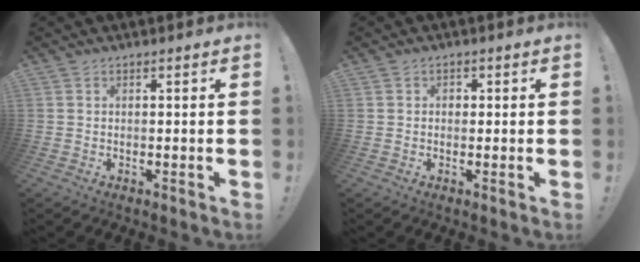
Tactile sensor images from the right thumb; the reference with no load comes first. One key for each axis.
{"total": 1.3, "fx": -0.4, "fy": 1.0, "fz": 0.7, "tx": -0.017, "ty": 0.006, "tz": -0.007}